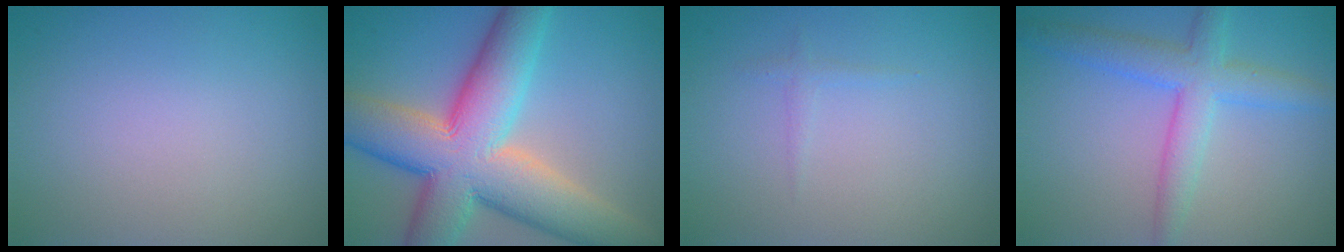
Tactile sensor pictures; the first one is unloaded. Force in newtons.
{"total": 13.2, "press": 13.2, "slide": 0.9}
{"total": 0.6, "press": 0.6, "slide": 0.0}
{"total": 4.7, "press": 4.7, "slide": 0.3}